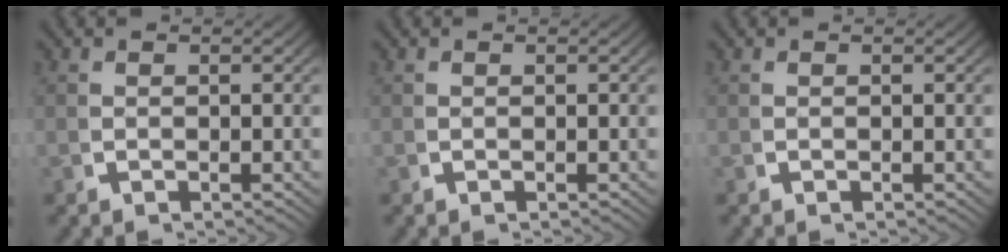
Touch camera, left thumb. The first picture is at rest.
{"total": 0.0}
{"total": 0.0}